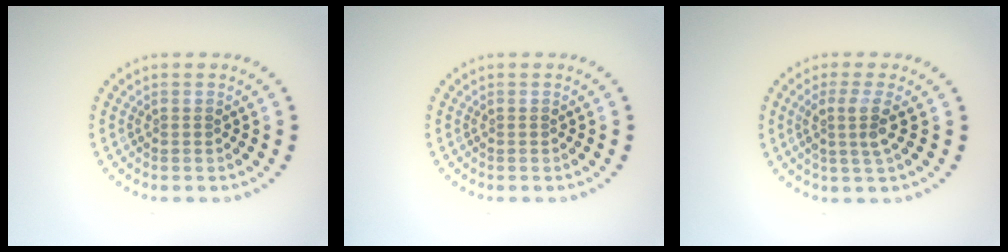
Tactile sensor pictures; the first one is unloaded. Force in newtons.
{"total": 0.0}
{"total": 2.5, "press": 1.9, "slide": 1.6}